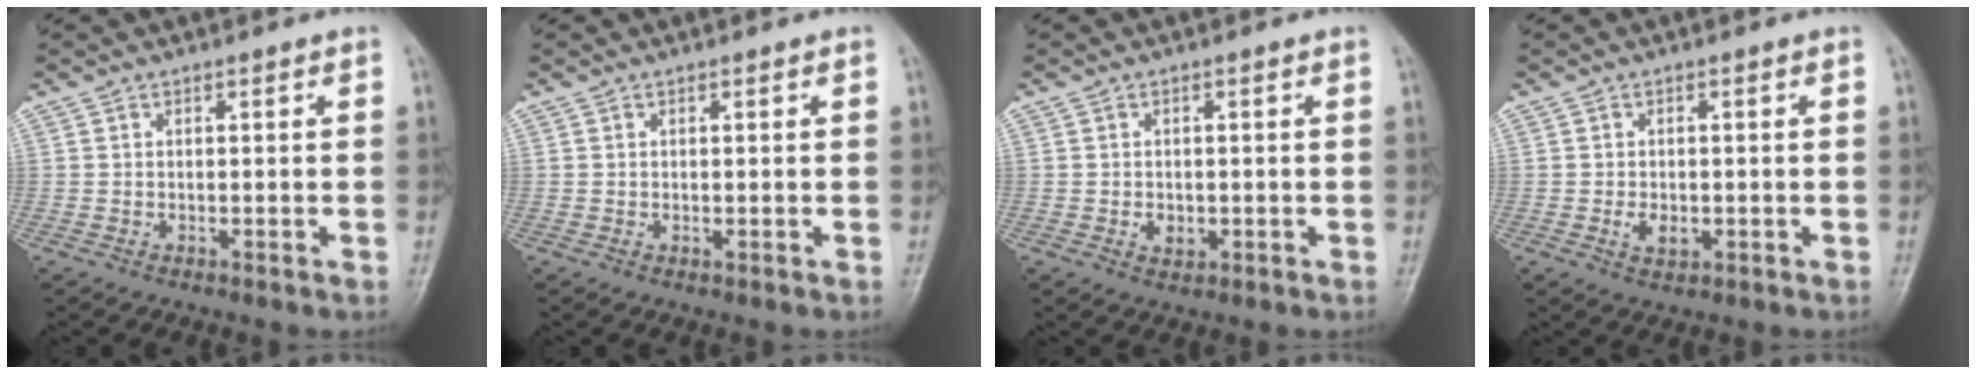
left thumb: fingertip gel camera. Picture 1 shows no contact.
{"total": 0.6, "force": [0.2, 0.2, 0.5], "torque": [-0.007, 0.001, 0.004]}
{"total": 2.2, "force": [-0.4, 1.7, 1.4], "torque": [-0.016, -0.001, -0.002]}
{"total": 2.8, "force": [-0.6, 1.9, 2.1], "torque": [-0.033, -0.002, -0.007]}